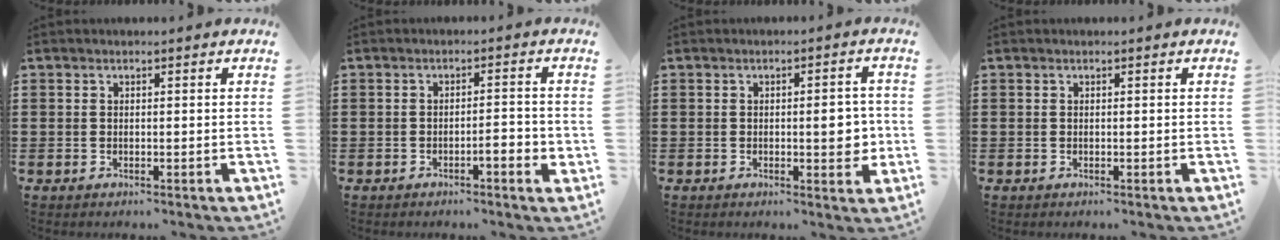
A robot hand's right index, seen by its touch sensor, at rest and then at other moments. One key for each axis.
{"total": 3.2, "fx": -1.3, "fy": 0.5, "fz": 2.9, "tx": -0.048, "ty": 0.002, "tz": -0.024}
{"total": 4.8, "fx": -0.1, "fy": 1.4, "fz": 4.6, "tx": -0.049, "ty": -0.014, "tz": -0.007}
{"total": 0.0}